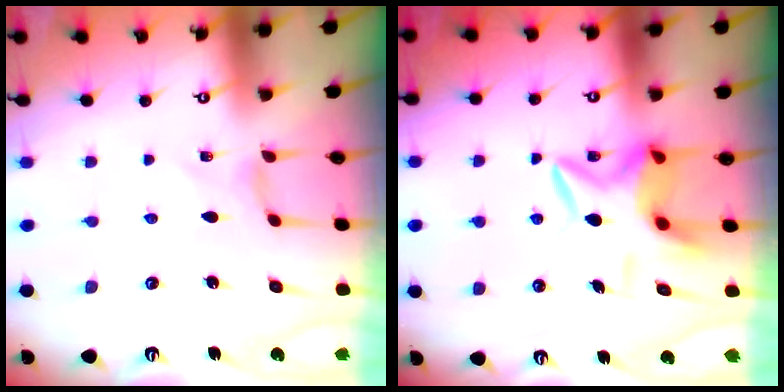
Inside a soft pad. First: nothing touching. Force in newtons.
{"total": 9.8, "press": 9.7, "slide": 1.6}